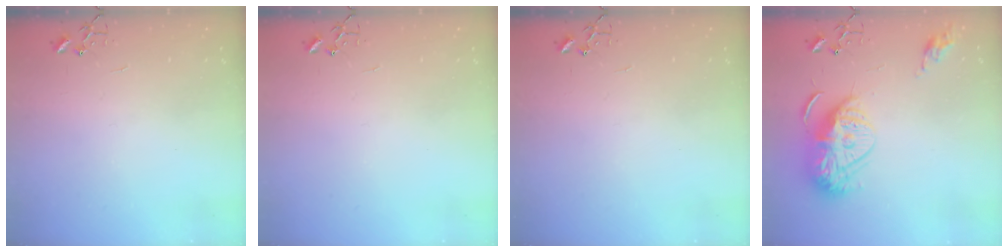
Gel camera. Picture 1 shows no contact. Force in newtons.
{"total": 0.0}
{"total": 0.0}
{"total": 15.5, "press": 15.4, "slide": 1.4}